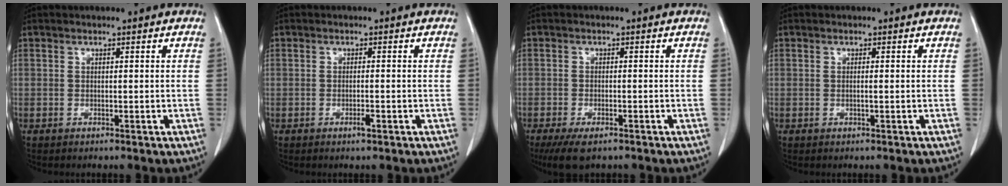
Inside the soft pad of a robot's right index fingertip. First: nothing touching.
{"total": 1.3, "force": [-0.7, 0.1, 1.2], "torque": [-0.024, -0.002, -0.011]}
{"total": 5.6, "force": [-4.0, 1.8, 3.5], "torque": [-0.059, -0.011, -0.065]}
{"total": 0.6, "force": [-0.1, -0.1, 0.6], "torque": [-0.011, 0.000, -0.002]}